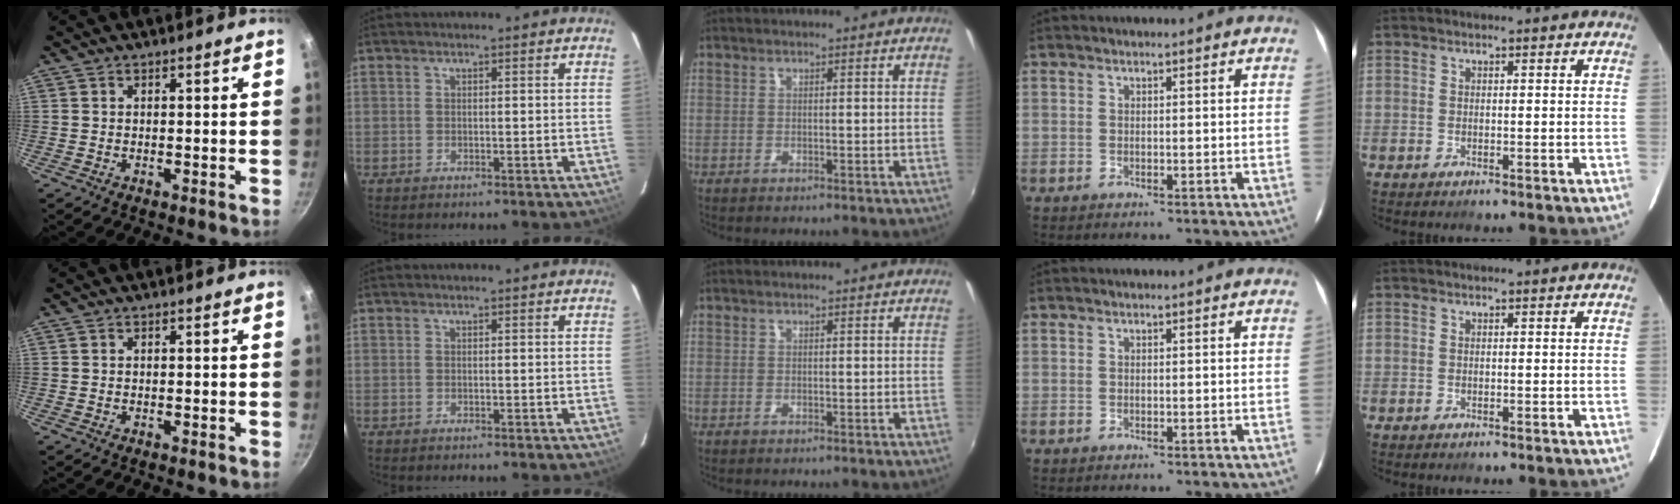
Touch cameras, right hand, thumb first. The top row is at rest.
{}